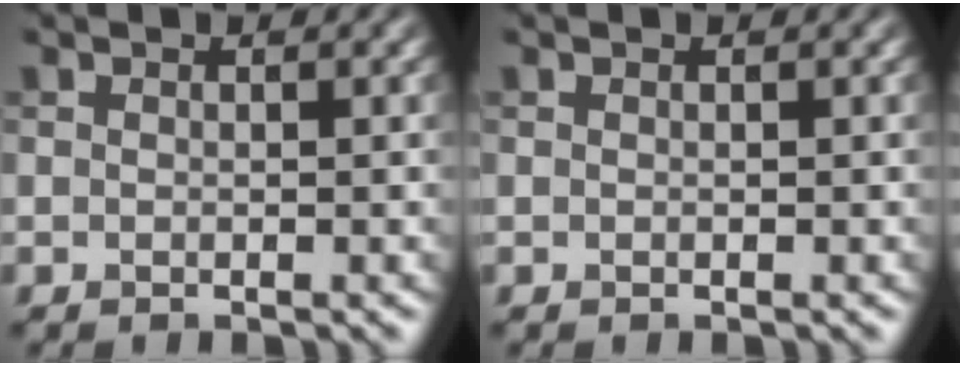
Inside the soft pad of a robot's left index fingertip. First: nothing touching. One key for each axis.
{"total": 0.0}